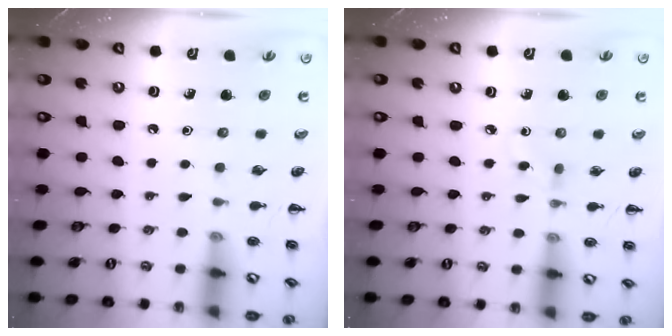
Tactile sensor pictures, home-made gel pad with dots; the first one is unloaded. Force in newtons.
{"total": 2.9, "press": 2.7, "slide": 1.0}